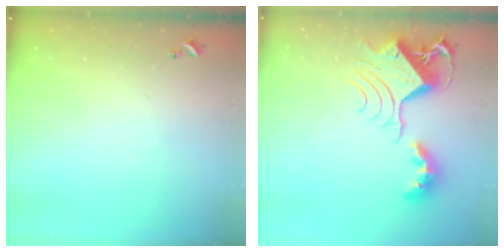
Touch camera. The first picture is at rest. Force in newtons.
{"total": 13.7, "press": 13.6, "slide": 1.6}